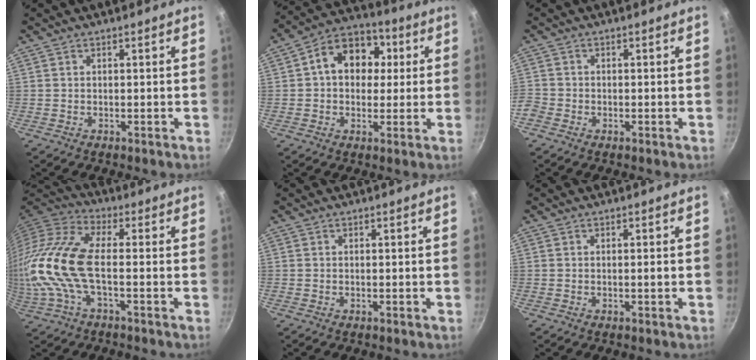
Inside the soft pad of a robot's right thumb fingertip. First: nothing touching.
{"total": 12.6, "force": [2.2, 9.7, 7.7], "torque": [-0.079, 0.021, 0.017]}
{"total": 3.0, "force": [-1.5, 2.3, 1.2], "torque": [-0.037, 0.003, -0.036]}
{"total": 17.0, "force": [-1.7, 7.3, 15.2], "torque": [-0.336, 0.017, -0.050]}
{"total": 0.0}
{"total": 0.8, "force": [-0.1, 0.2, 0.8], "torque": [-0.010, 0.002, -0.003]}